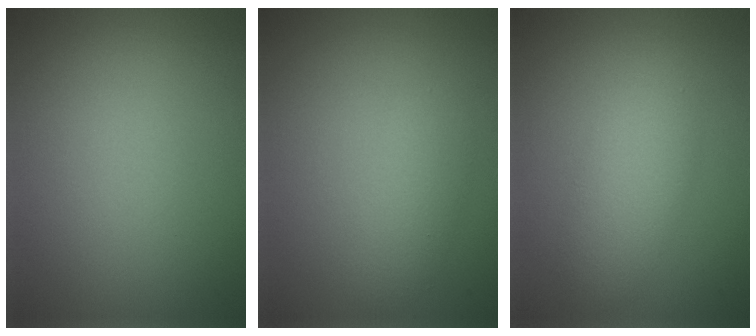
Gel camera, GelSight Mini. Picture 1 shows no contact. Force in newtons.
{"total": 2.2, "press": 2.2, "slide": 0.1}
{"total": 3.3, "press": 3.3, "slide": 0.0}